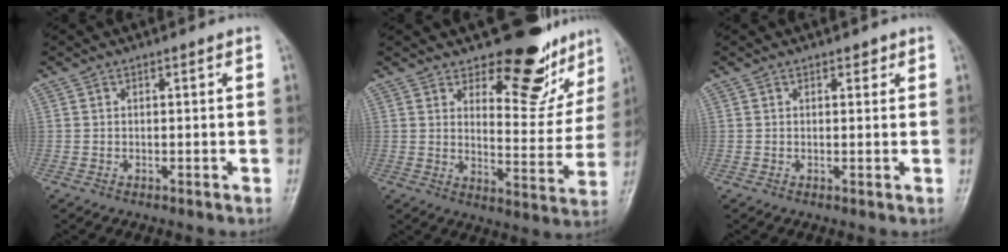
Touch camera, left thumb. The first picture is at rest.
{"total": 15.3, "force": [11.7, 6.7, 7.2], "torque": [-0.038, -0.098, 0.151]}
{"total": 1.3, "force": [0.8, 0.8, 0.6], "torque": [0.004, -0.003, 0.007]}